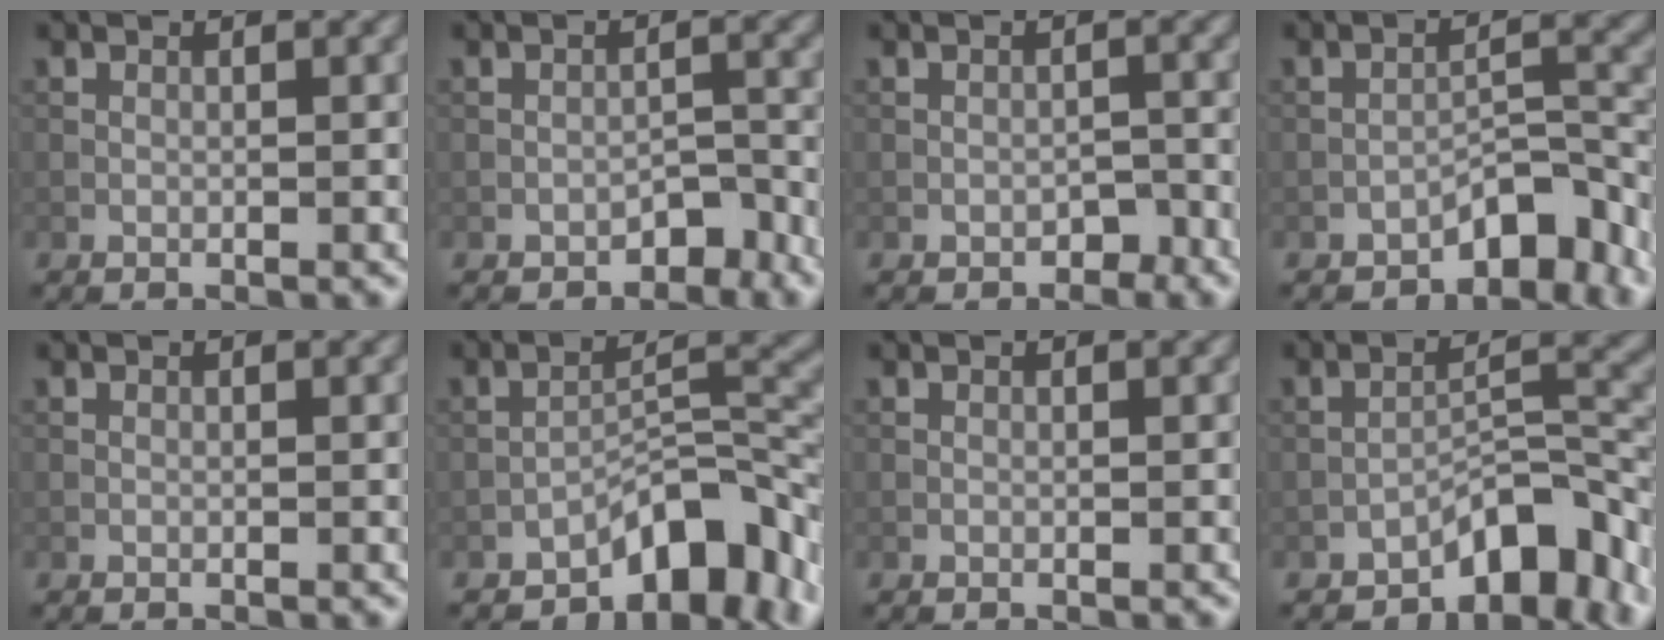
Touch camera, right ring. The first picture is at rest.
{"total": 2.2, "force": [-1.7, 1.0, 0.9], "torque": [-0.009, 0.010, -0.027]}
{"total": 1.3, "force": [-1.0, 0.7, 0.5], "torque": [-0.005, 0.003, -0.016]}
{"total": 4.9, "force": [-3.7, 1.8, 2.7], "torque": [-0.026, 0.014, -0.059]}
{"total": 0.0}
{"total": 7.3, "force": [-4.8, 2.7, 4.7], "torque": [-0.054, 0.019, -0.078]}
{"total": 0.0}
{"total": 6.3, "force": [-4.4, 2.3, 3.9], "torque": [-0.041, 0.017, -0.069]}